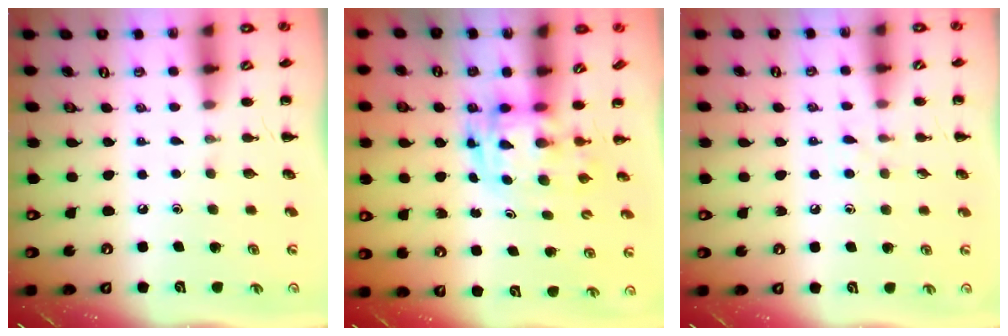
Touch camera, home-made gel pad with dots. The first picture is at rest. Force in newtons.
{"total": 2.8, "press": 2.8, "slide": 0.6}
{"total": 4.8, "press": 4.5, "slide": 1.9}